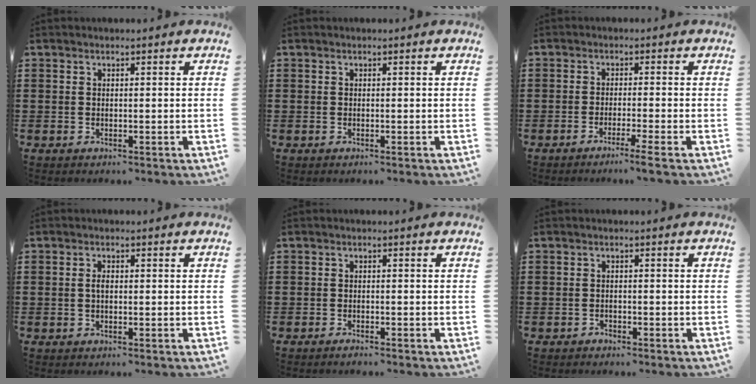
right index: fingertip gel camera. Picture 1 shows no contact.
{"total": 0.0}
{"total": 2.5, "force": [-1.8, -0.6, 1.6], "torque": [-0.026, -0.005, -0.034]}
{"total": 1.4, "force": [0.0, 0.6, 1.2], "torque": [-0.025, 0.002, -0.002]}
{"total": 0.8, "force": [-0.8, 0.0, 0.3], "torque": [-0.009, -0.006, -0.014]}
{"total": 0.9, "force": [-0.9, 0.2, 0.0], "torque": [-0.004, 0.001, -0.020]}